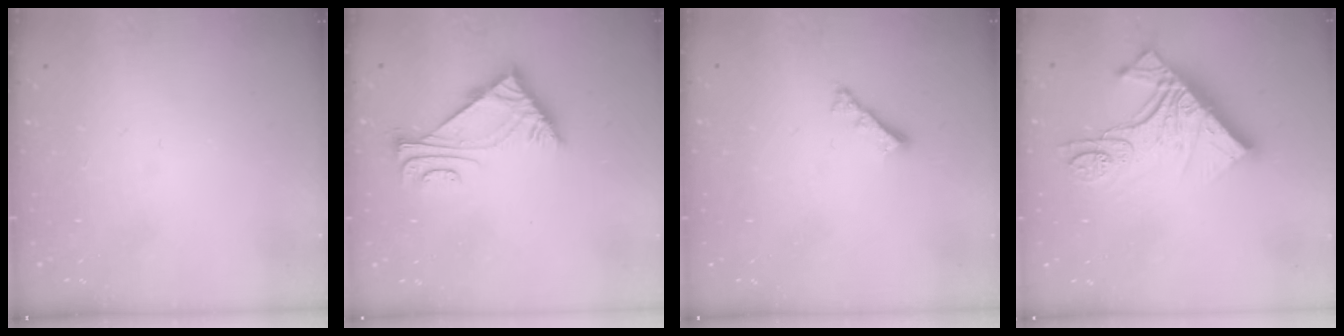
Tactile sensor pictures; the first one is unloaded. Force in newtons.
{"total": 6.6, "press": 6.5, "slide": 1.2}
{"total": 3.0, "press": 3.0, "slide": 0.6}
{"total": 16.4, "press": 16.3, "slide": 1.6}